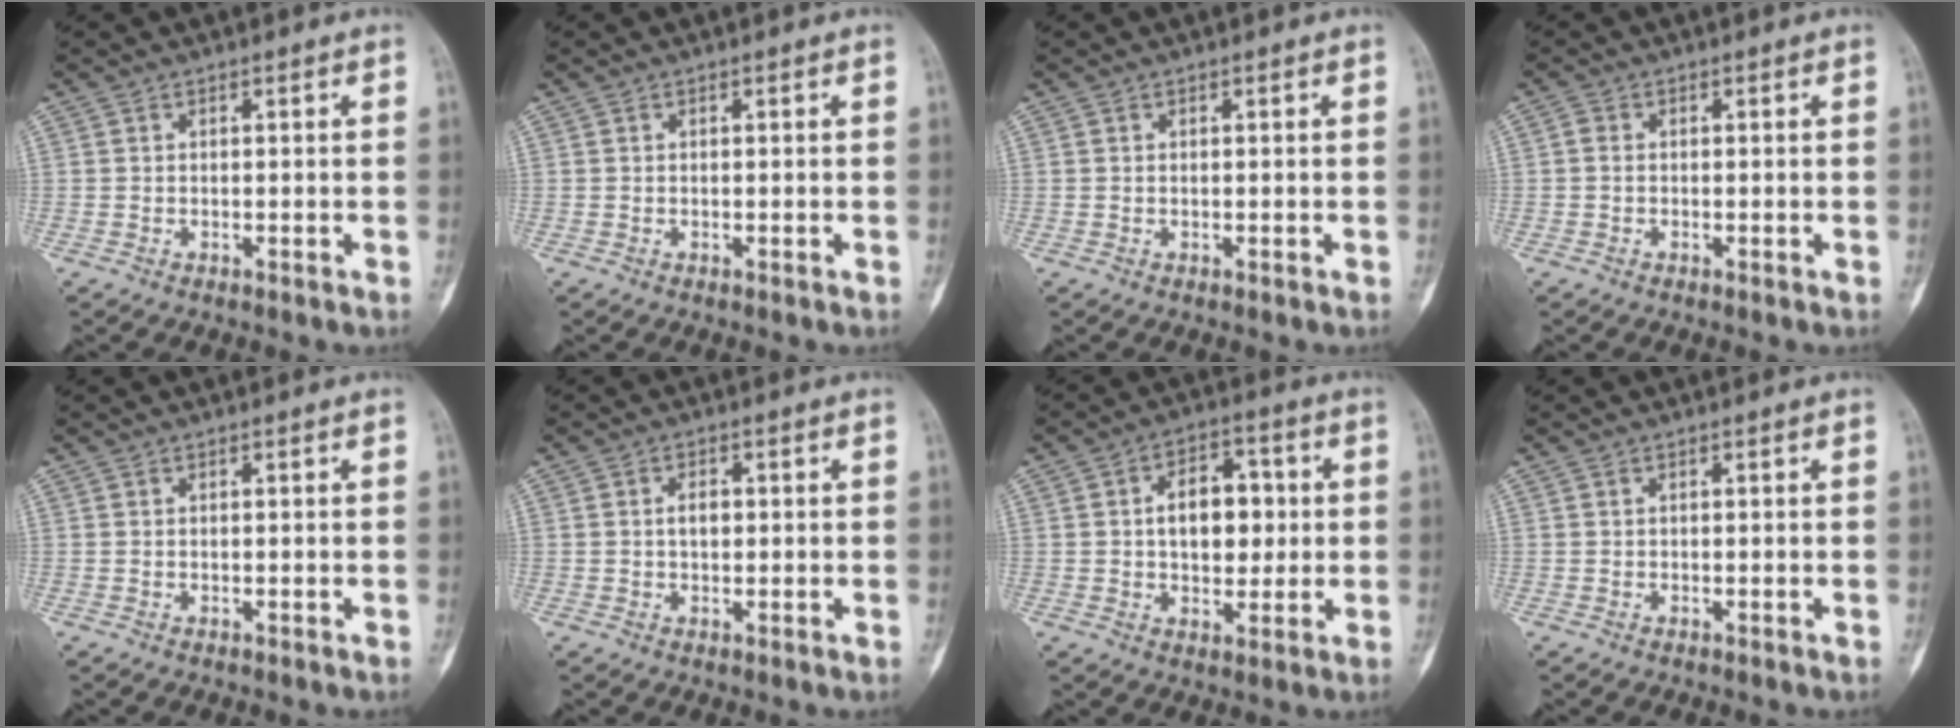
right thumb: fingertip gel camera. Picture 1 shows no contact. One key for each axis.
{"total": 0.0}
{"total": 0.0}
{"total": 1.3, "fx": 0.0, "fy": 1.0, "fz": 0.7, "tx": -0.010, "ty": 0.002, "tz": -0.002}
{"total": 0.0}
{"total": 2.6, "fx": 0.2, "fy": 1.6, "fz": 2.0, "tx": -0.027, "ty": 0.001, "tz": 0.003}
{"total": 10.7, "fx": 1.0, "fy": 6.8, "fz": 8.2, "tx": -0.088, "ty": 0.009, "tz": 0.016}
{"total": 0.0}